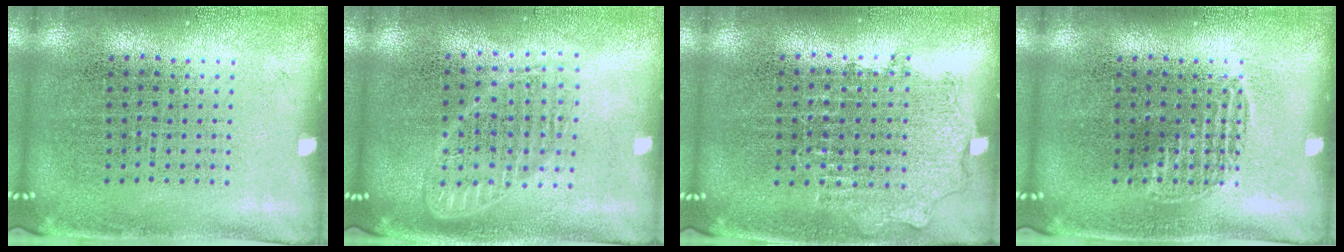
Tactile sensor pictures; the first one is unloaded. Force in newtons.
{"total": 1.7, "press": 1.4, "slide": 0.9}
{"total": 0.9, "press": 0.8, "slide": 0.2}
{"total": 0.9, "press": 0.8, "slide": 0.2}